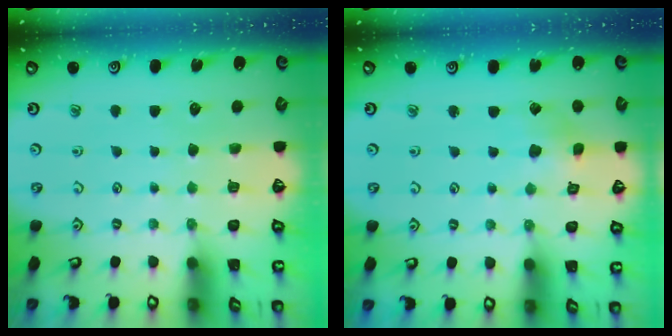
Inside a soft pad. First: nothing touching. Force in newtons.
{"total": 3.5, "press": 3.5, "slide": 0.4}